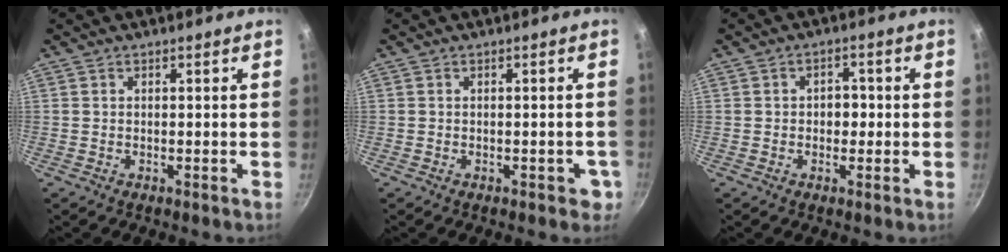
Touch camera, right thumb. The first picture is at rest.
{"total": 2.7, "force": [-1.0, 1.6, 1.9], "torque": [-0.005, 0.010, -0.007]}
{"total": 3.6, "force": [-0.2, 2.8, 2.2], "torque": [-0.008, 0.010, -0.006]}